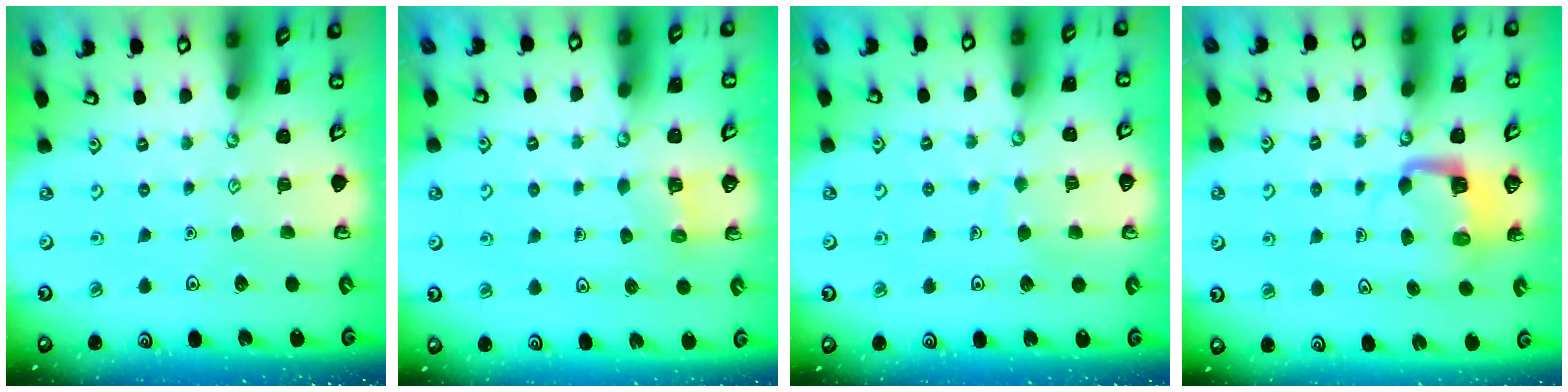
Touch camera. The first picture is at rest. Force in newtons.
{"total": 2.5, "press": 2.5, "slide": 0.1}
{"total": 4.9, "press": 4.9, "slide": 0.3}
{"total": 4.4, "press": 4.4, "slide": 0.1}